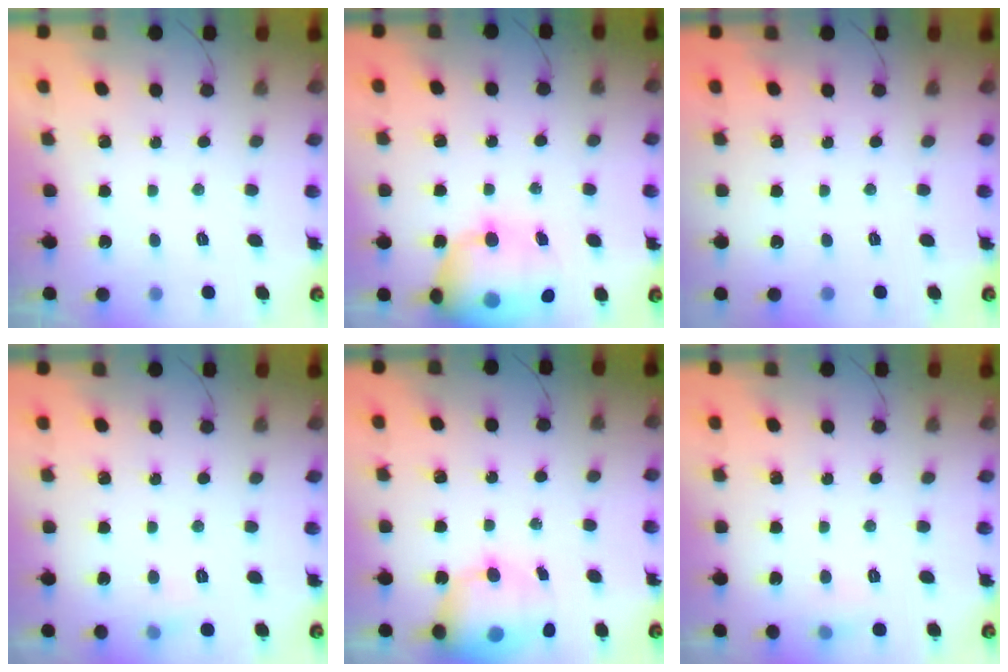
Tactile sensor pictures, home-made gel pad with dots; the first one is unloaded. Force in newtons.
{"total": 16.6, "press": 16.5, "slide": 1.7}
{"total": 0.0}
{"total": 3.7, "press": 3.5, "slide": 1.2}
{"total": 14.8, "press": 14.5, "slide": 3.3}
{"total": 4.9, "press": 4.7, "slide": 1.4}